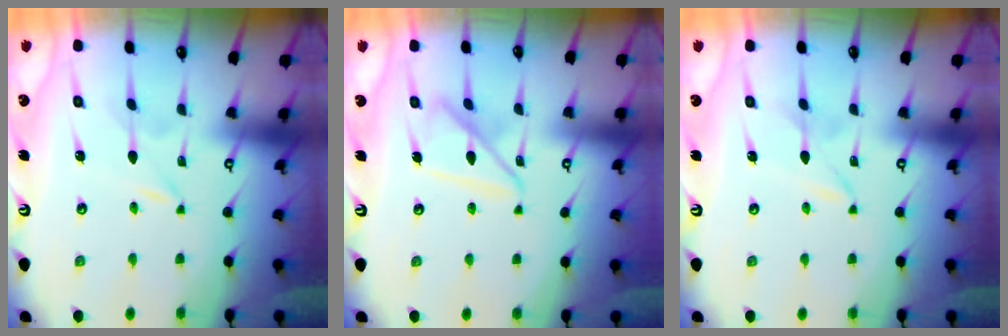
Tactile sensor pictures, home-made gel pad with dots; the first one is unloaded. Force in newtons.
{"total": 13.3, "press": 13.3, "slide": 1.2}
{"total": 2.4, "press": 2.3, "slide": 0.3}